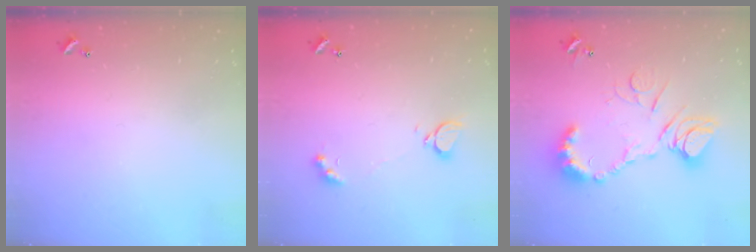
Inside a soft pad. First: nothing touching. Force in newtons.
{"total": 2.5, "press": 2.4, "slide": 0.5}
{"total": 16.1, "press": 16.0, "slide": 1.8}